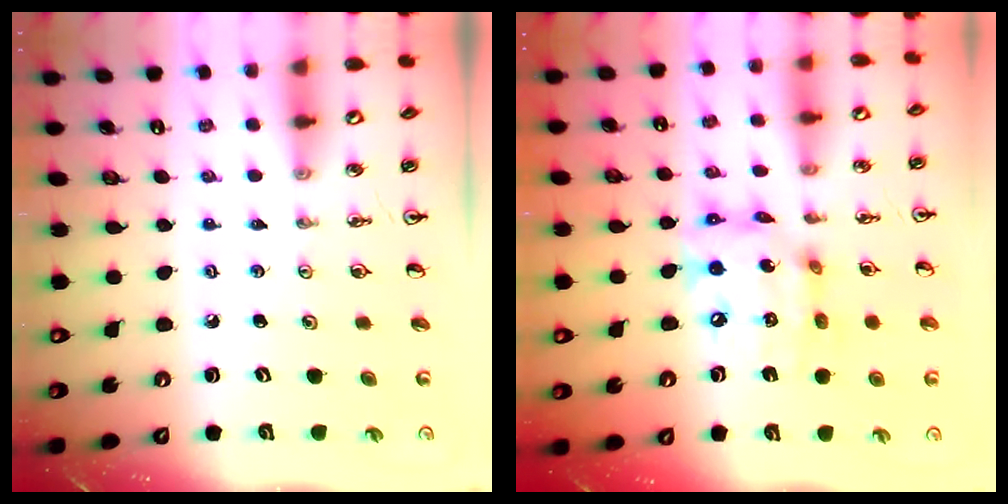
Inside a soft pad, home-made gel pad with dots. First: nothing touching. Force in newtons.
{"total": 14.0, "press": 14.0, "slide": 1.3}